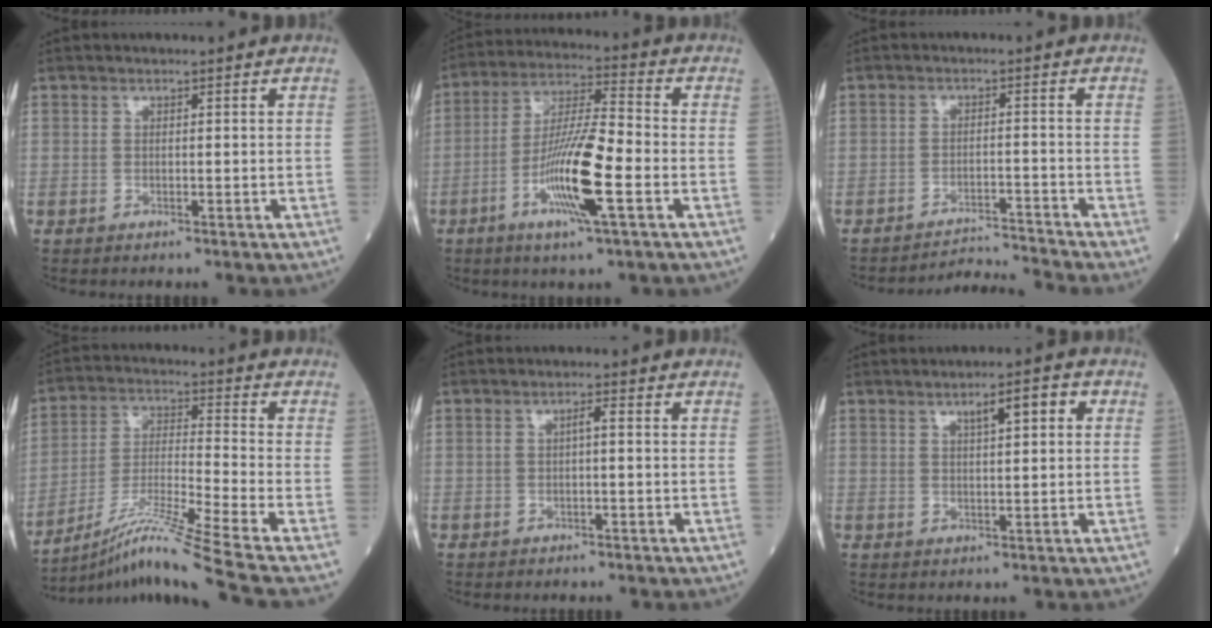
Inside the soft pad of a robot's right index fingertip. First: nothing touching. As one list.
[{"total": 12.6, "force": [-4.2, 0.8, 11.9], "torque": [-0.227, -0.006, -0.082]}, {"total": 5.8, "force": [-4.9, -2.8, -1.1], "torque": [0.016, -0.006, -0.083]}, {"total": 14.3, "force": [-10.7, -3.2, 9.0], "torque": [-0.168, -0.016, -0.188]}, {"total": 1.5, "force": [0.0, 0.2, 1.5], "torque": [-0.024, 0.005, -0.001]}, {"total": 4.5, "force": [1.7, 0.9, 4.0], "torque": [-0.065, 0.010, 0.029]}]